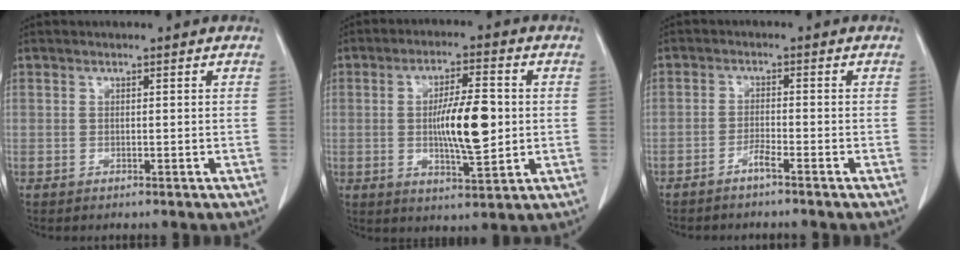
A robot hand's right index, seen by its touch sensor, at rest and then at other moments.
{"total": 10.0, "force": [-0.1, 2.1, 9.7], "torque": [-0.171, -0.002, -0.002]}
{"total": 2.0, "force": [-1.7, -0.3, 1.1], "torque": [-0.025, 0.000, -0.035]}